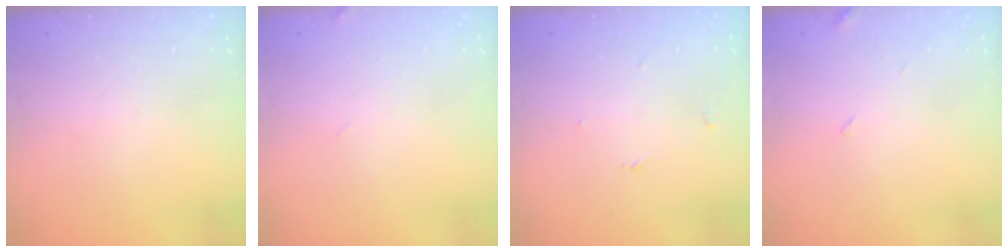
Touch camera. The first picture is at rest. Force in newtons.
{"total": 3.2, "press": 3.2, "slide": 0.2}
{"total": 2.5, "press": 2.5, "slide": 0.3}
{"total": 3.6, "press": 3.6, "slide": 0.4}